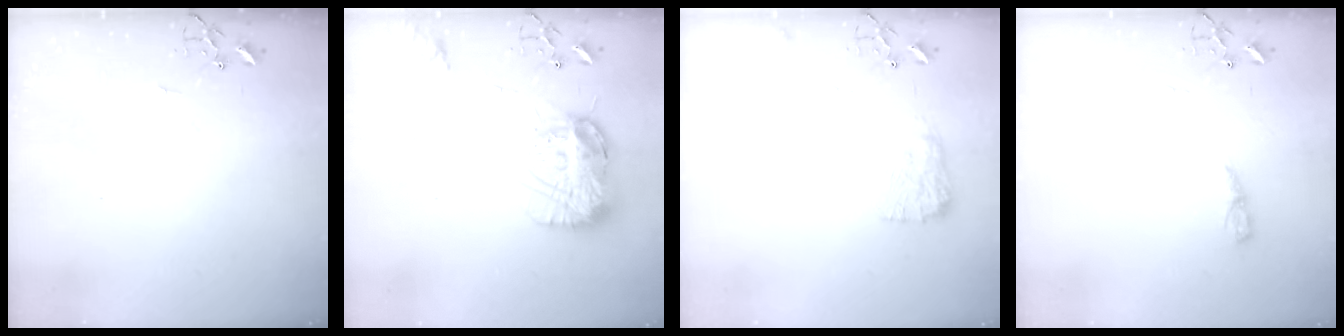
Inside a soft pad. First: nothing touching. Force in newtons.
{"total": 14.7, "press": 14.7, "slide": 1.0}
{"total": 9.5, "press": 9.5, "slide": 0.3}
{"total": 6.8, "press": 6.8, "slide": 0.5}